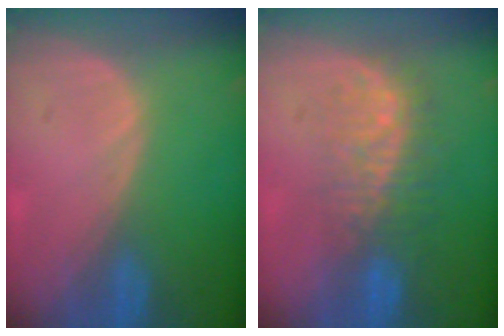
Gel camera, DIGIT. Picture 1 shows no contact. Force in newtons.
{"total": 7.6, "press": 7.3, "slide": 2.3}